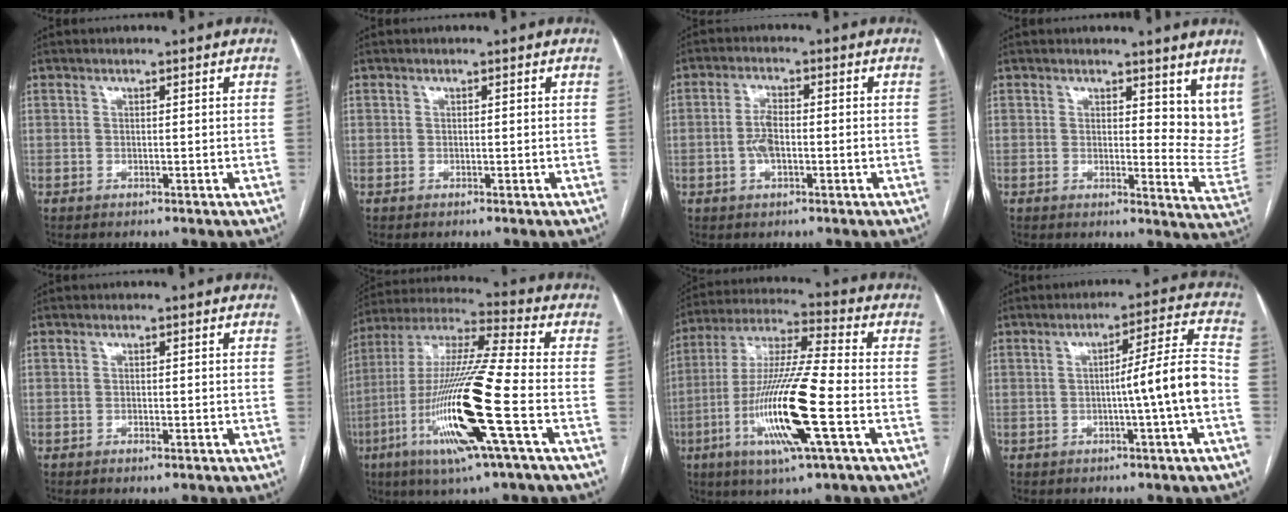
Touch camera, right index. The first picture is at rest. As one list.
[{"total": 0.0}, {"total": 4.0, "force": [-0.8, 1.5, 3.6], "torque": [-0.083, 0.007, -0.014]}, {"total": 8.7, "force": [6.6, 3.7, 4.1], "torque": [-0.031, -0.033, 0.068]}, {"total": 1.1, "force": [-0.8, 0.3, 0.7], "torque": [-0.013, -0.002, -0.007]}, {"total": 20.0, "force": [-6.5, 0.0, 18.9], "torque": [-0.404, -0.025, -0.129]}, {"total": 17.2, "force": [-5.4, 0.4, 16.4], "torque": [-0.333, -0.015, -0.102]}, {"total": 8.4, "force": [-2.0, -1.4, 8.1], "torque": [-0.115, 0.012, -0.027]}]